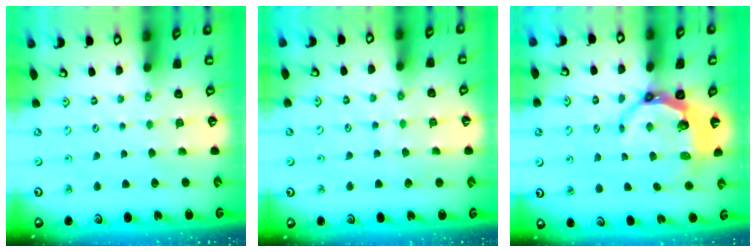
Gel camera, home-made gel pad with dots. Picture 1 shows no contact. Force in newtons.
{"total": 5.5, "press": 5.5, "slide": 0.4}
{"total": 8.0, "press": 6.9, "slide": 3.9}